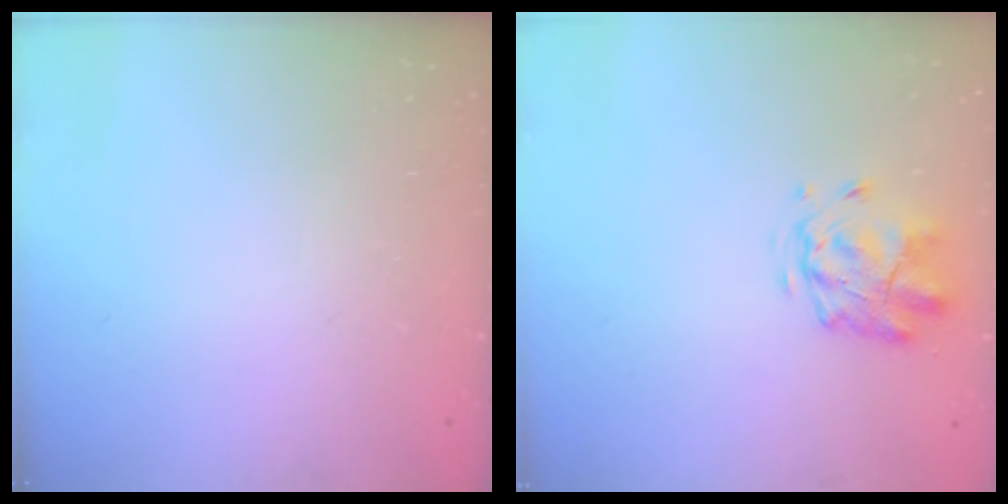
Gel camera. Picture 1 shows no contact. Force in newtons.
{"total": 2.9, "press": 2.5, "slide": 1.5}